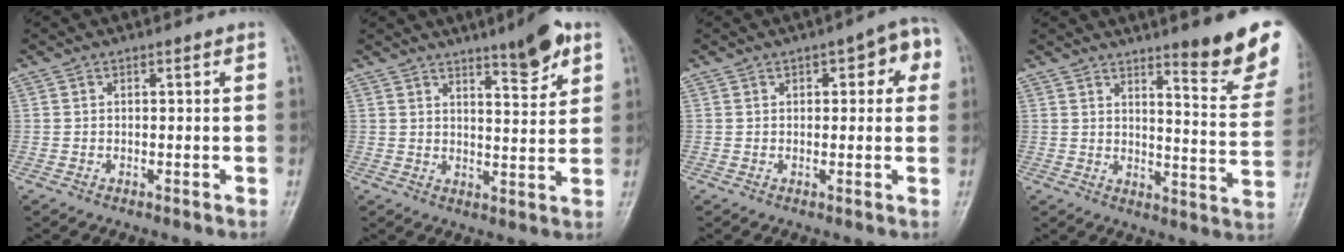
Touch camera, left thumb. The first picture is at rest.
{"total": 7.9, "force": [5.0, 1.9, 5.8], "torque": [-0.072, -0.032, 0.072]}
{"total": 6.7, "force": [2.2, 3.3, 5.4], "torque": [-0.034, 0.011, 0.017]}
{"total": 13.7, "force": [9.7, 2.2, 9.5], "torque": [-0.089, -0.071, 0.126]}